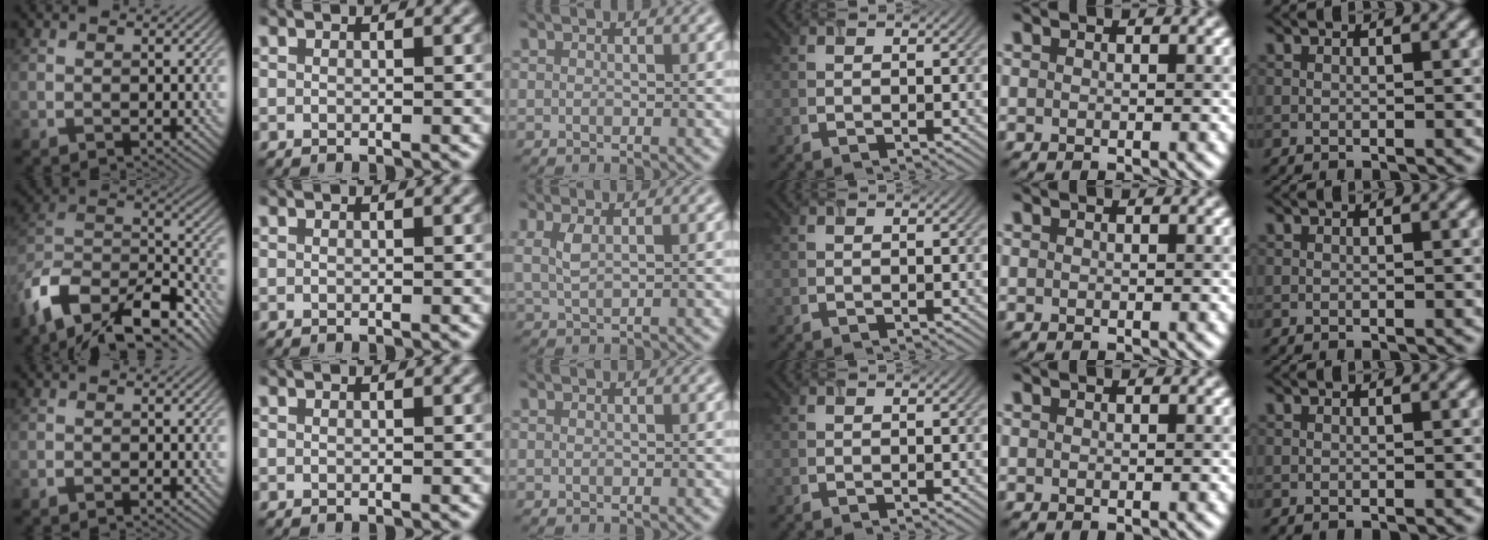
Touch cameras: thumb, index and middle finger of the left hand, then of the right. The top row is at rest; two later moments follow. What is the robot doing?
{"motion": "lift_and_place", "object": "timer"}